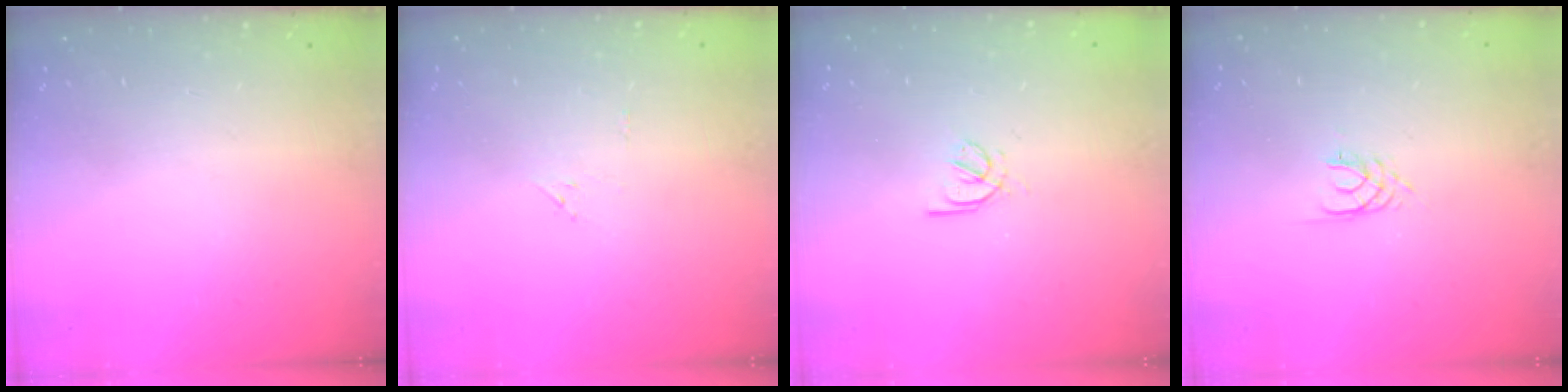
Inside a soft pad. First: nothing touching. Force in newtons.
{"total": 4.7, "press": 4.7, "slide": 0.2}
{"total": 3.2, "press": 3.2, "slide": 0.7}
{"total": 1.7, "press": 1.7, "slide": 0.2}